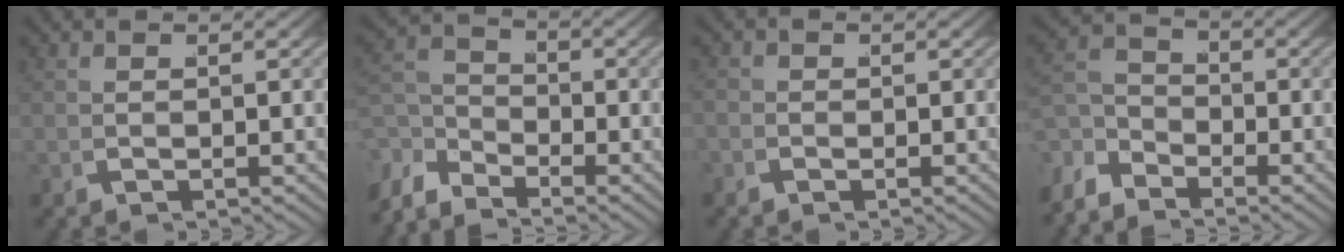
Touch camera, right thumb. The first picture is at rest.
{"total": 3.6, "force": [-1.8, 2.1, 2.3], "torque": [-0.033, -0.009, -0.036]}
{"total": 0.9, "force": [-0.4, 0.8, 0.0], "torque": [0.003, 0.000, -0.015]}
{"total": 3.1, "force": [-1.3, 2.1, 1.8], "torque": [-0.025, -0.006, -0.028]}